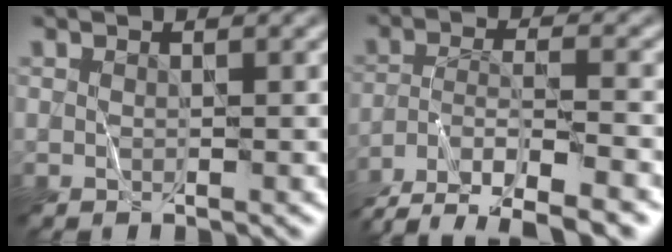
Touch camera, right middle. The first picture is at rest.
{"total": 7.9, "force": [-6.3, 2.2, 4.4], "torque": [-0.070, -0.016, -0.106]}